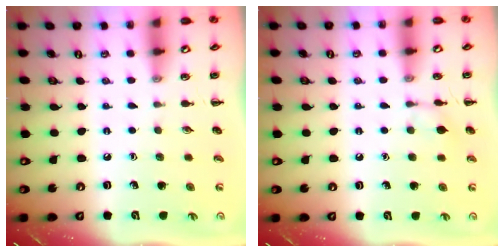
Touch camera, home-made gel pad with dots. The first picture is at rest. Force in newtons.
{"total": 6.5, "press": 6.4, "slide": 0.7}